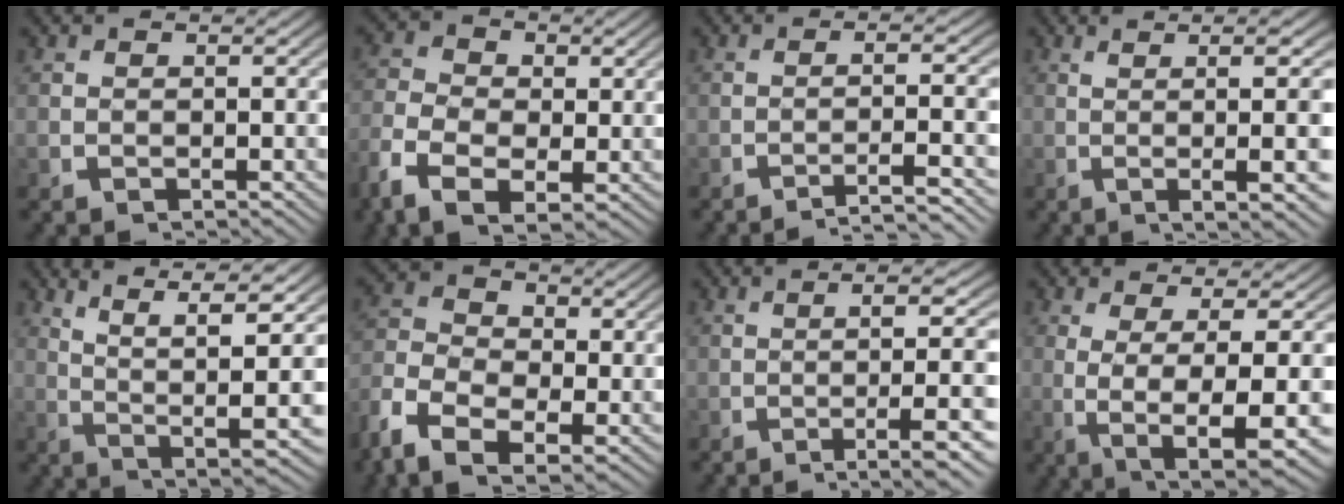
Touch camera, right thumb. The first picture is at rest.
{"total": 6.0, "force": [-1.5, 4.1, 4.1], "torque": [-0.096, -0.026, -0.017]}
{"total": 4.6, "force": [-3.1, 0.7, 3.3], "torque": [-0.059, 0.002, -0.048]}
{"total": 9.3, "force": [0.3, 2.5, 9.0], "torque": [-0.119, 0.009, 0.006]}
{"total": 11.4, "force": [2.7, 5.2, 9.8], "torque": [-0.141, -0.002, 0.042]}
{"total": 8.1, "force": [-1.9, 5.6, 5.5], "torque": [-0.129, -0.030, -0.026]}
{"total": 7.0, "force": [-2.3, 1.9, 6.4], "torque": [-0.111, -0.011, -0.027]}
{"total": 8.8, "force": [-2.3, 3.2, 7.9], "torque": [-0.150, -0.036, -0.011]}